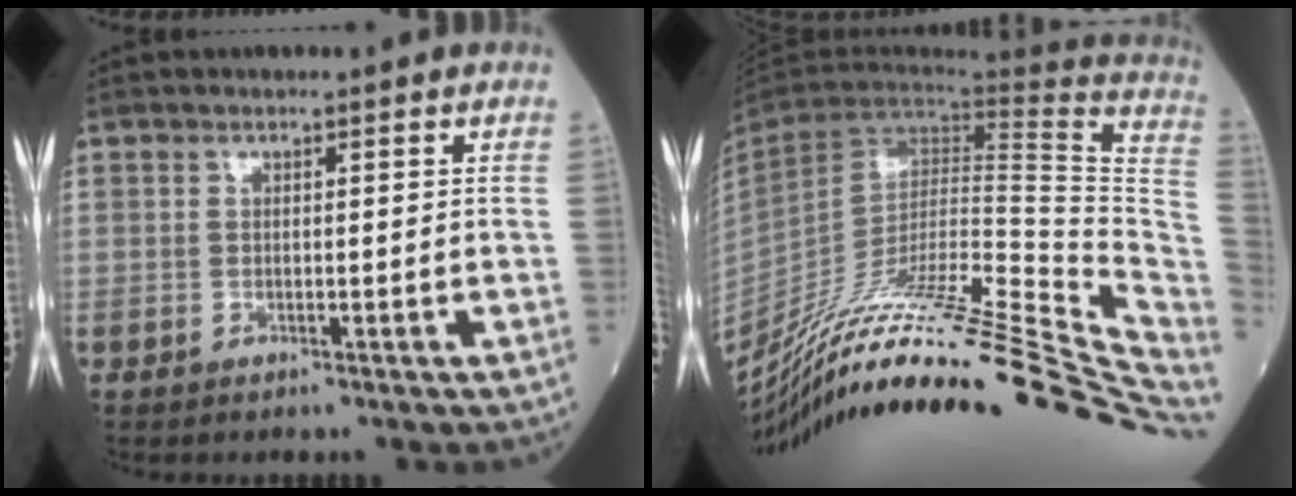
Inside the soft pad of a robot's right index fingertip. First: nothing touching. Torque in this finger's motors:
{"motor_torque": [-1.18, -0.96, -0.35, -0.05]}